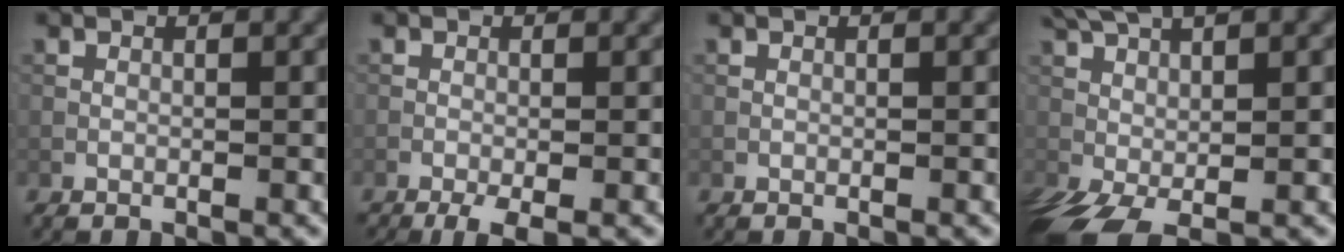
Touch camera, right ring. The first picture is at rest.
{"total": 2.5, "force": [-1.5, 0.4, 1.9], "torque": [-0.037, -0.002, -0.029]}
{"total": 0.0}
{"total": 7.7, "force": [0.6, 3.0, 7.1], "torque": [-0.149, 0.005, 0.008]}